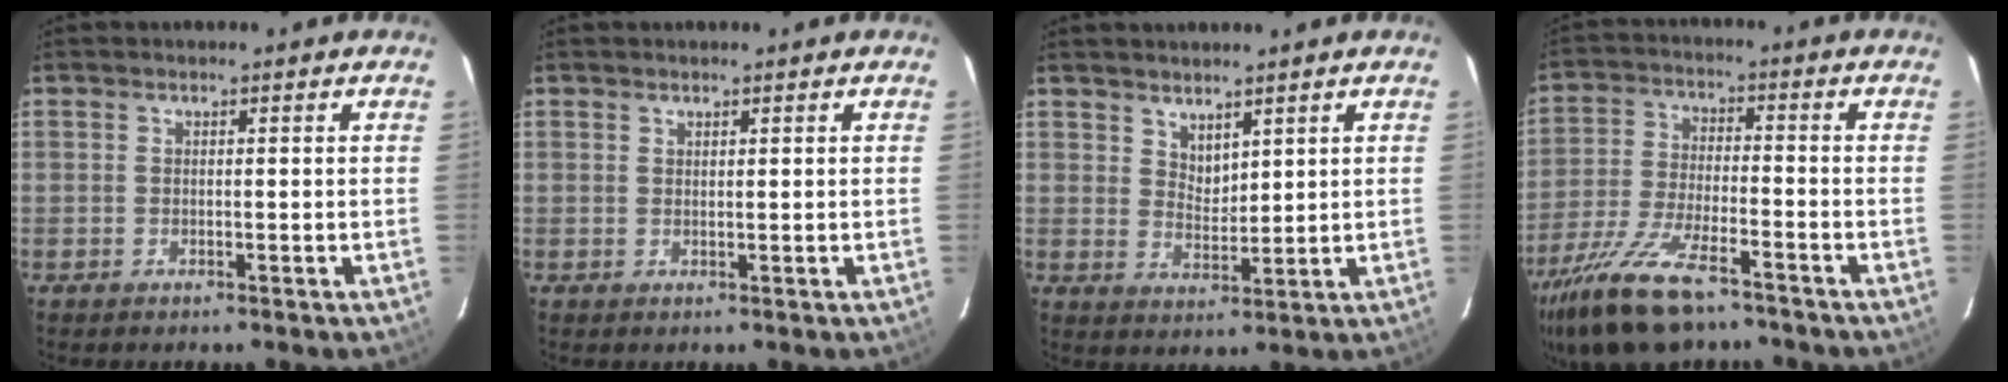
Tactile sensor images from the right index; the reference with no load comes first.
{"total": 0.7, "force": [0.6, 0.1, 0.3], "torque": [-0.006, 0.001, 0.012]}
{"total": 3.9, "force": [3.1, 1.7, 1.5], "torque": [-0.020, -0.002, 0.058]}
{"total": 16.6, "force": [-12.0, 5.4, 10.0], "torque": [-0.222, -0.037, -0.221]}